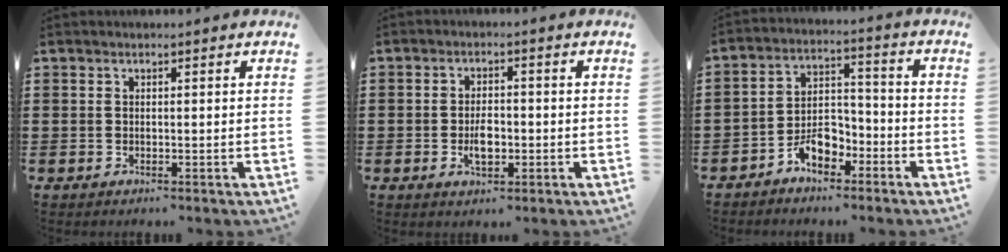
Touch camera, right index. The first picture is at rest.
{"total": 3.6, "force": [-0.8, 1.9, 3.0], "torque": [-0.061, 0.001, -0.016]}
{"total": 6.2, "force": [-4.1, 3.5, 3.0], "torque": [-0.062, 0.018, -0.078]}